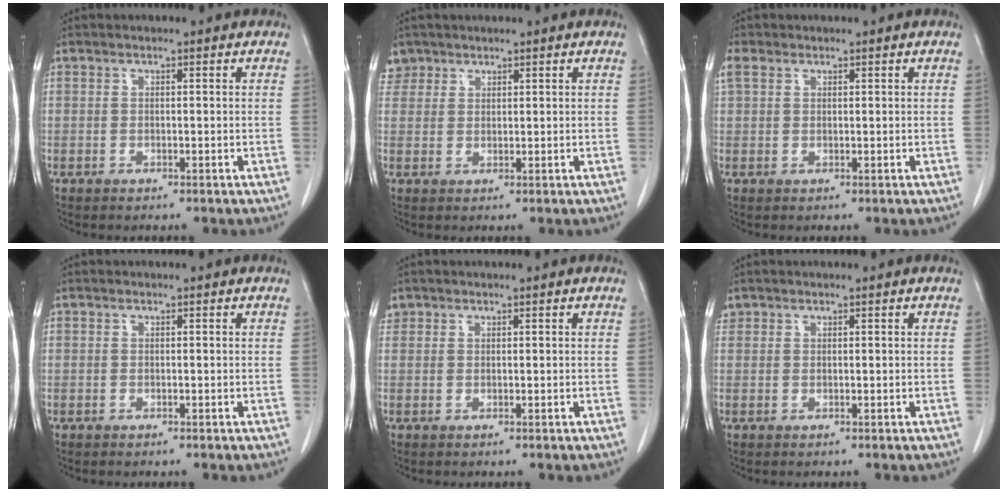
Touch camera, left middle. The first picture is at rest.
{"total": 2.9, "force": [2.1, 2.0, -0.3], "torque": [0.014, 0.008, 0.040]}
{"total": 2.0, "force": [1.2, 1.3, 0.9], "torque": [-0.025, 0.018, 0.028]}
{"total": 0.0}
{"total": 1.5, "force": [0.9, 1.1, 0.1], "torque": [0.005, 0.014, 0.017]}
{"total": 1.3, "force": [0.9, 1.0, 0.1], "torque": [0.004, 0.015, 0.016]}